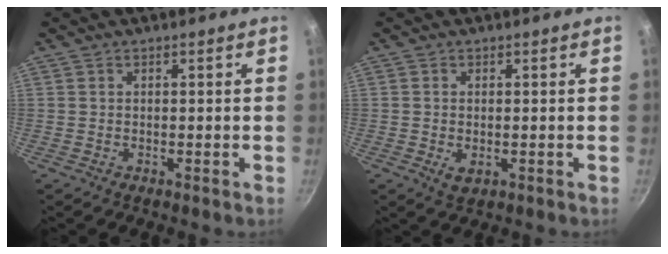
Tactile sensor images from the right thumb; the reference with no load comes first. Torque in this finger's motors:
{"motor_torque": [-0.27, 0.24, 0.20, 0.32, 0.00]}